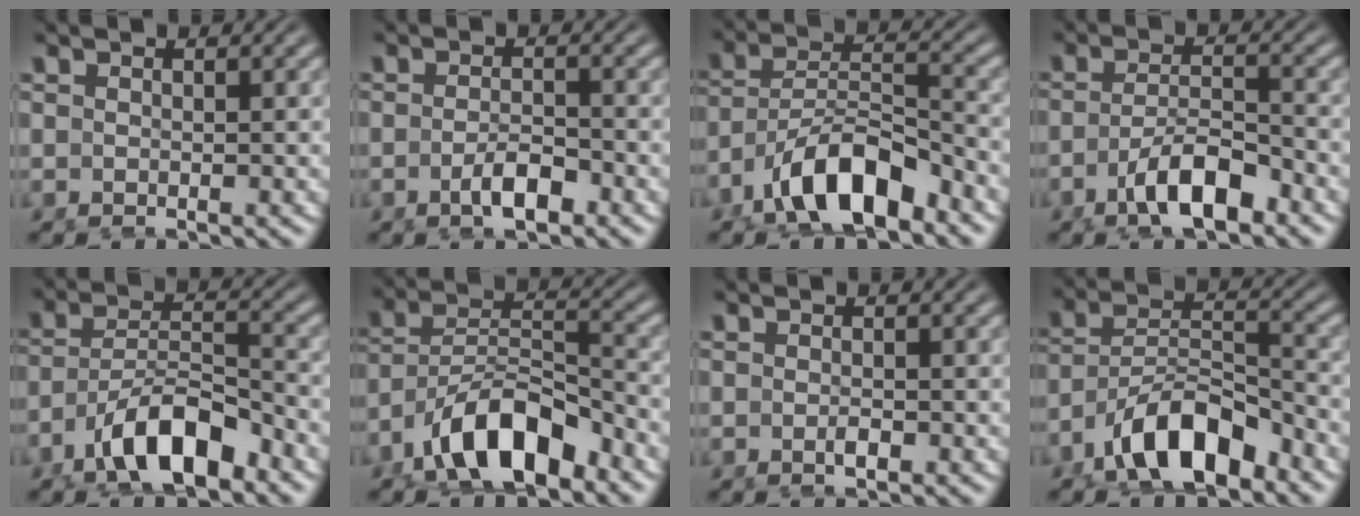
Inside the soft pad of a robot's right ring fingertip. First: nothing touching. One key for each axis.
{"total": 2.5, "fx": -1.6, "fy": 0.4, "fz": 1.9, "tx": -0.023, "ty": 0.002, "tz": -0.030}
{"total": 7.0, "fx": -3.3, "fy": 3.6, "fz": 5.0, "tx": -0.092, "ty": -0.023, "tz": -0.044}
{"total": 4.5, "fx": -2.6, "fy": 1.1, "fz": 3.5, "tx": -0.054, "ty": -0.011, "tz": -0.038}
{"total": 6.1, "fx": -3.3, "fy": 2.4, "fz": 4.6, "tx": -0.076, "ty": -0.016, "tz": -0.048}
{"total": 7.7, "fx": -3.6, "fy": 4.3, "fz": 5.3, "tx": -0.098, "ty": -0.027, "tz": -0.048}
{"total": 0.9, "fx": -0.4, "fy": 0.4, "fz": 0.7, "tx": -0.012, "ty": -0.003, "tz": -0.005}
{"total": 7.2, "fx": -3.9, "fy": 3.7, "fz": 4.7, "tx": -0.083, "ty": -0.026, "tz": -0.053}